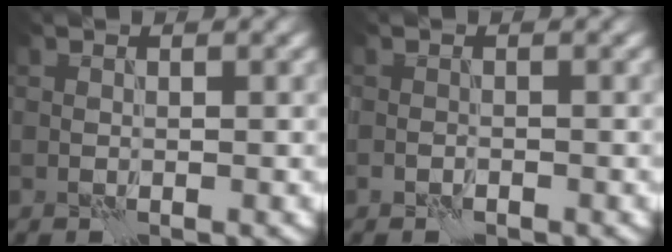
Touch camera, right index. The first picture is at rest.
{"total": 0.9, "force": [-0.6, 0.5, 0.3], "torque": [-0.006, 0.000, -0.012]}